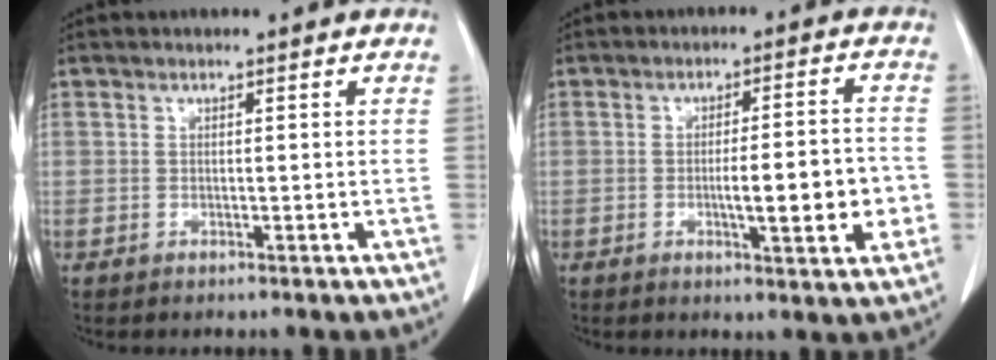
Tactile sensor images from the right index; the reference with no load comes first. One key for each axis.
{"total": 9.0, "fx": -2.1, "fy": 1.4, "fz": 8.7, "tx": -0.125, "ty": 0.005, "tz": -0.026}